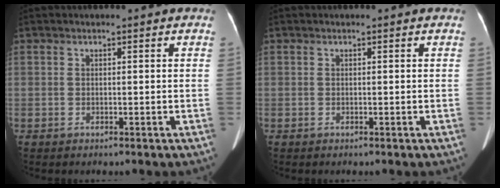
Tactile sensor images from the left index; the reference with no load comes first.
{"total": 0.0}